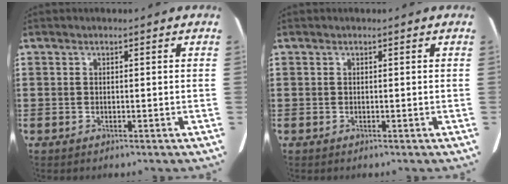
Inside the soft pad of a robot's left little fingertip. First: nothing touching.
{"total": 0.0}